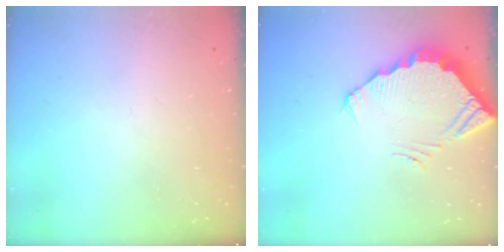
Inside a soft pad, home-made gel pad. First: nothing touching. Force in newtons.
{"total": 3.8, "press": 3.8, "slide": 0.2}